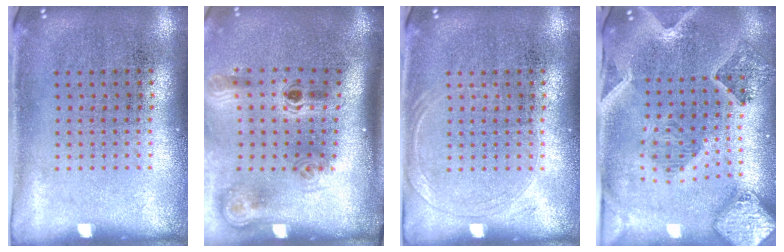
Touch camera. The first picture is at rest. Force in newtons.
{"total": 2.2, "press": 1.4, "slide": 1.7}
{"total": 1.1, "press": 1.0, "slide": 0.3}
{"total": 2.1, "press": 1.9, "slide": 0.7}